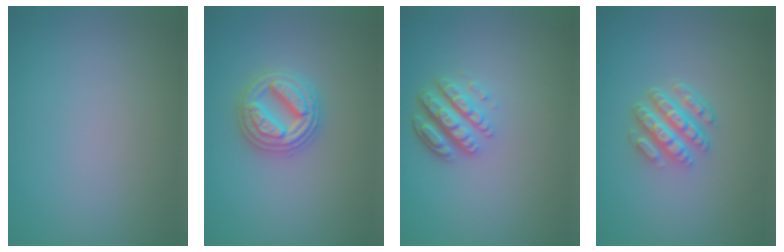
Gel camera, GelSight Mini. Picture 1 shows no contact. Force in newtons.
{"total": 4.7, "press": 4.6, "slide": 0.8}
{"total": 4.5, "press": 3.3, "slide": 3.1}
{"total": 4.6, "press": 3.3, "slide": 3.1}